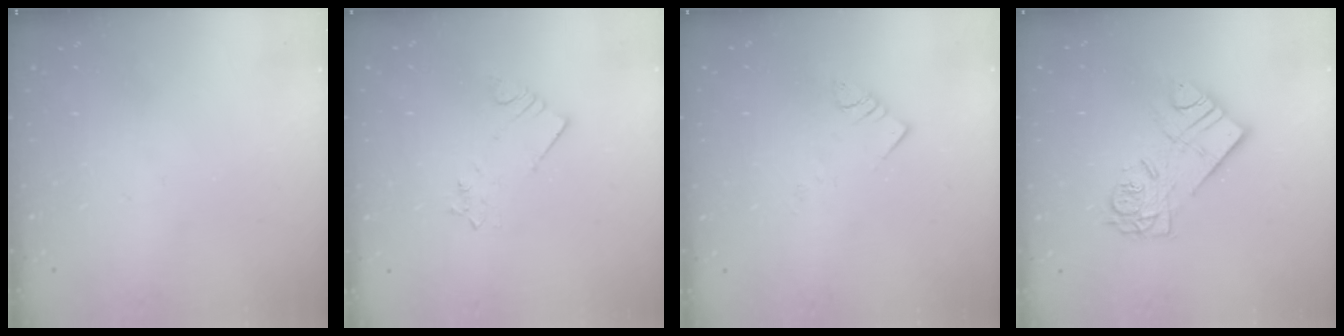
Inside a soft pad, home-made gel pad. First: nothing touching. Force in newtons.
{"total": 2.1, "press": 2.1, "slide": 0.0}
{"total": 2.9, "press": 2.9, "slide": 0.2}
{"total": 12.9, "press": 12.9, "slide": 0.5}